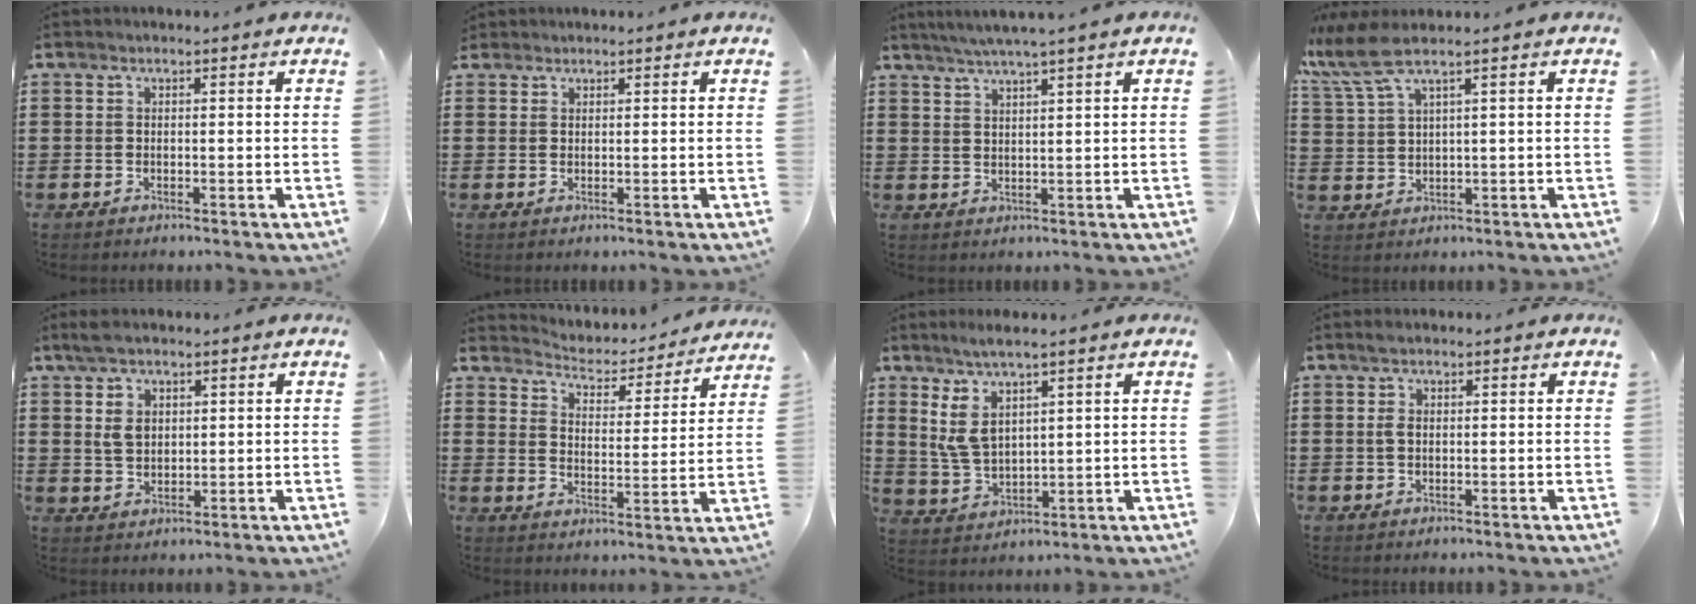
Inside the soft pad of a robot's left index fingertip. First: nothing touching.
{"total": 0.9, "force": [0.9, 0.4, 0.1], "torque": [-0.004, 0.001, 0.017]}
{"total": 2.9, "force": [2.4, -0.6, 1.5], "torque": [-0.034, -0.005, 0.044]}
{"total": 5.3, "force": [3.3, 0.6, 4.1], "torque": [-0.107, -0.015, 0.052]}
{"total": 4.4, "force": [2.0, 2.6, 2.9], "torque": [-0.065, 0.010, 0.036]}
{"total": 3.6, "force": [3.6, 0.3, -0.2], "torque": [-0.022, -0.037, 0.054]}
{"total": 6.6, "force": [3.0, 2.6, 5.3], "torque": [-0.122, -0.002, 0.050]}
{"total": 1.8, "force": [0.4, 0.8, 1.6], "torque": [-0.042, 0.002, 0.003]}